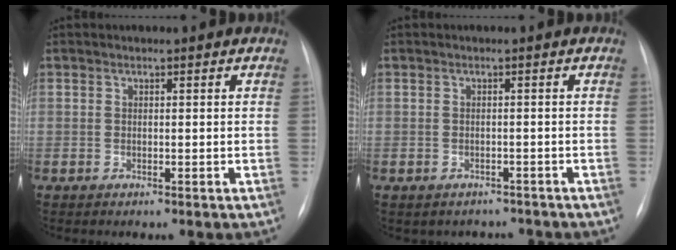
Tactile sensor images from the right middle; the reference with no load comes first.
{"total": 3.9, "force": [-3.3, 2.1, 0.0], "torque": [0.004, 0.016, -0.037]}